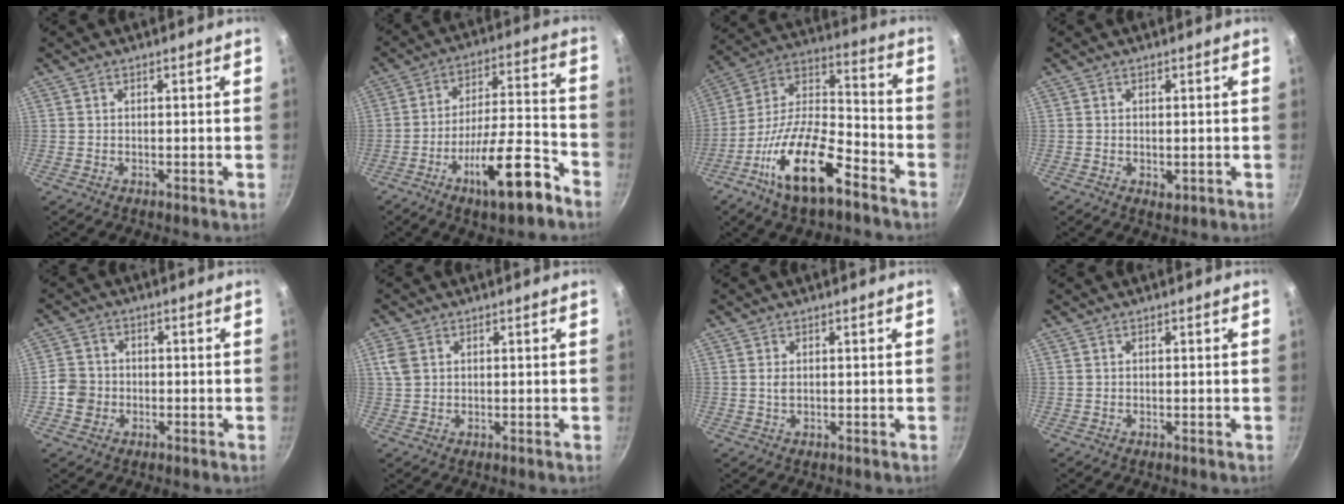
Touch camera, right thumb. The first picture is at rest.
{"total": 15.8, "force": [-9.0, 4.3, 12.3], "torque": [-0.178, 0.057, -0.141]}
{"total": 20.1, "force": [-10.5, 7.9, 15.1], "torque": [-0.262, 0.062, -0.208]}
{"total": 1.6, "force": [-0.1, 1.2, 1.1], "torque": [-0.017, -0.004, -0.001]}
{"total": 4.8, "force": [-1.4, 4.4, 1.6], "torque": [-0.014, 0.016, -0.034]}
{"total": 3.4, "force": [1.1, 2.5, 2.0], "torque": [-0.037, 0.002, 0.024]}
{"total": 1.1, "force": [0.2, 0.6, 0.9], "torque": [-0.019, 0.000, 0.003]}
{"total": 0.0}